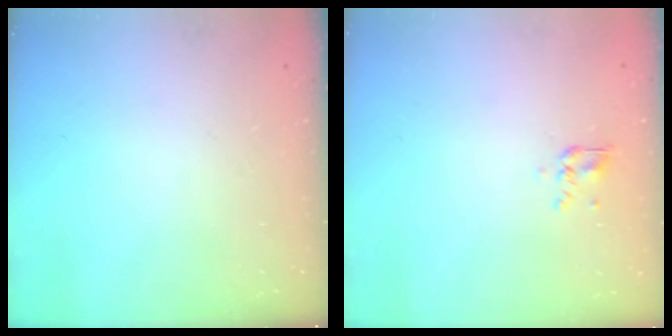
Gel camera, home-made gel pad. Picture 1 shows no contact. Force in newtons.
{"total": 3.1, "press": 3.0, "slide": 1.0}